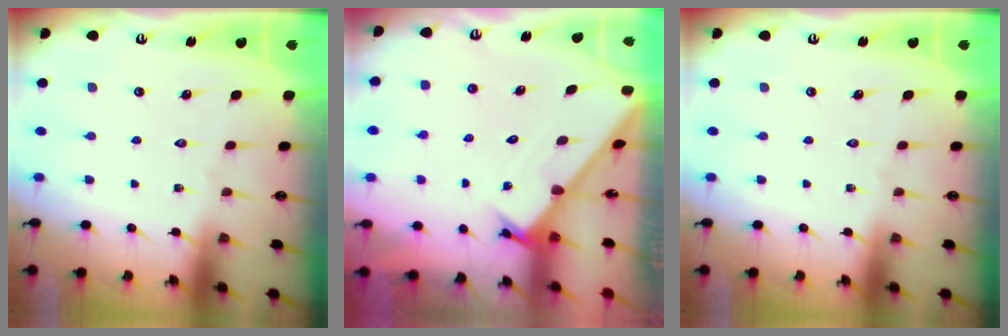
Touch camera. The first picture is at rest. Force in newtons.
{"total": 1.6, "press": 1.6, "slide": 0.1}
{"total": 0.0}